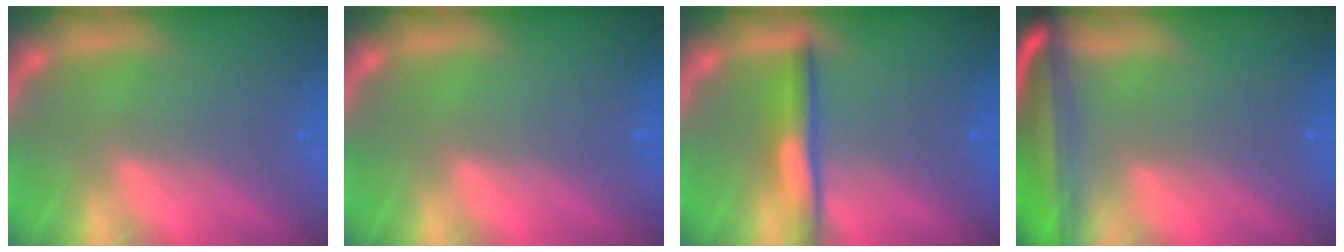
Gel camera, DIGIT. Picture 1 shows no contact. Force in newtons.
{"total": 0.0}
{"total": 3.4}
{"total": 9.5}